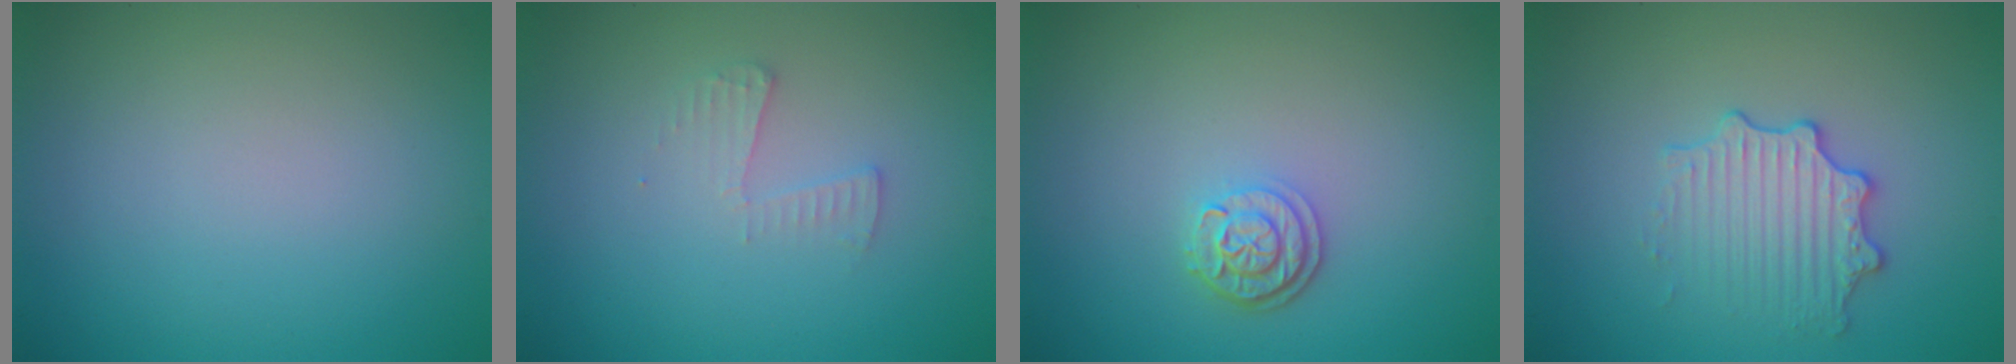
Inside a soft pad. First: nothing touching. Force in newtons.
{"total": 1.4, "press": 1.4, "slide": 0.1}
{"total": 2.5, "press": 2.1, "slide": 1.3}
{"total": 2.9, "press": 2.8, "slide": 0.7}